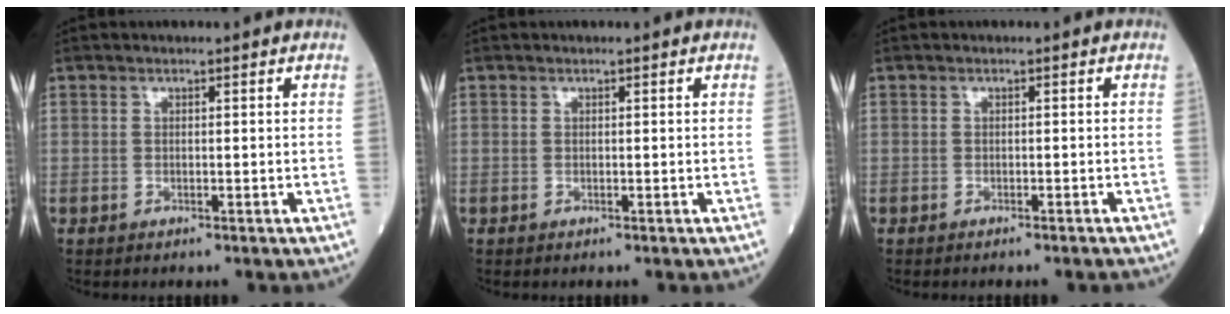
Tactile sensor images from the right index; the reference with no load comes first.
{"total": 0.0}
{"total": 2.2, "force": [-2.1, 0.0, 0.8], "torque": [-0.011, -0.002, -0.026]}